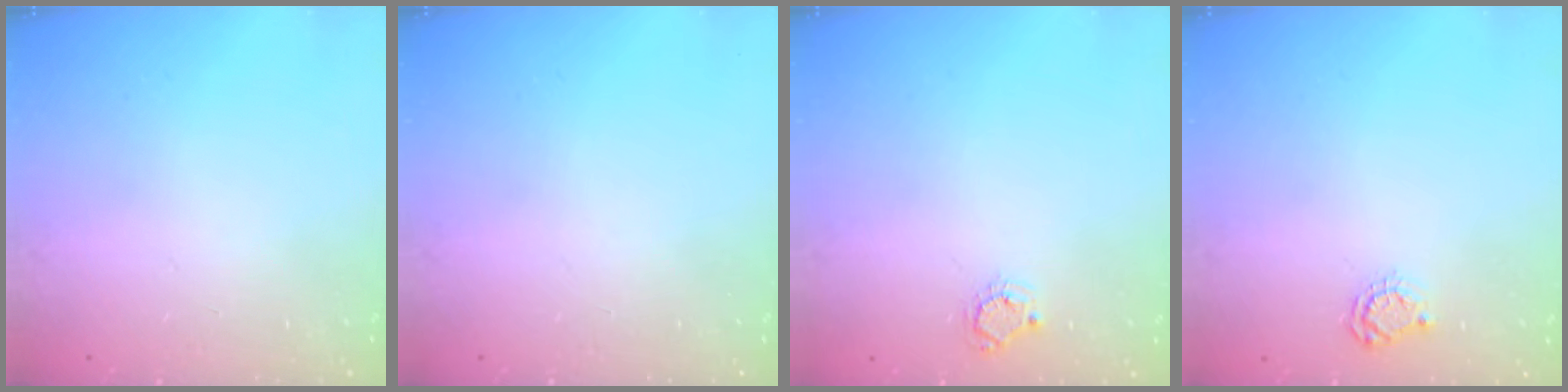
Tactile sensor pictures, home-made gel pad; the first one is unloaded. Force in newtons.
{"total": 0.0}
{"total": 4.9, "press": 4.9, "slide": 0.4}
{"total": 5.3, "press": 5.3, "slide": 0.6}